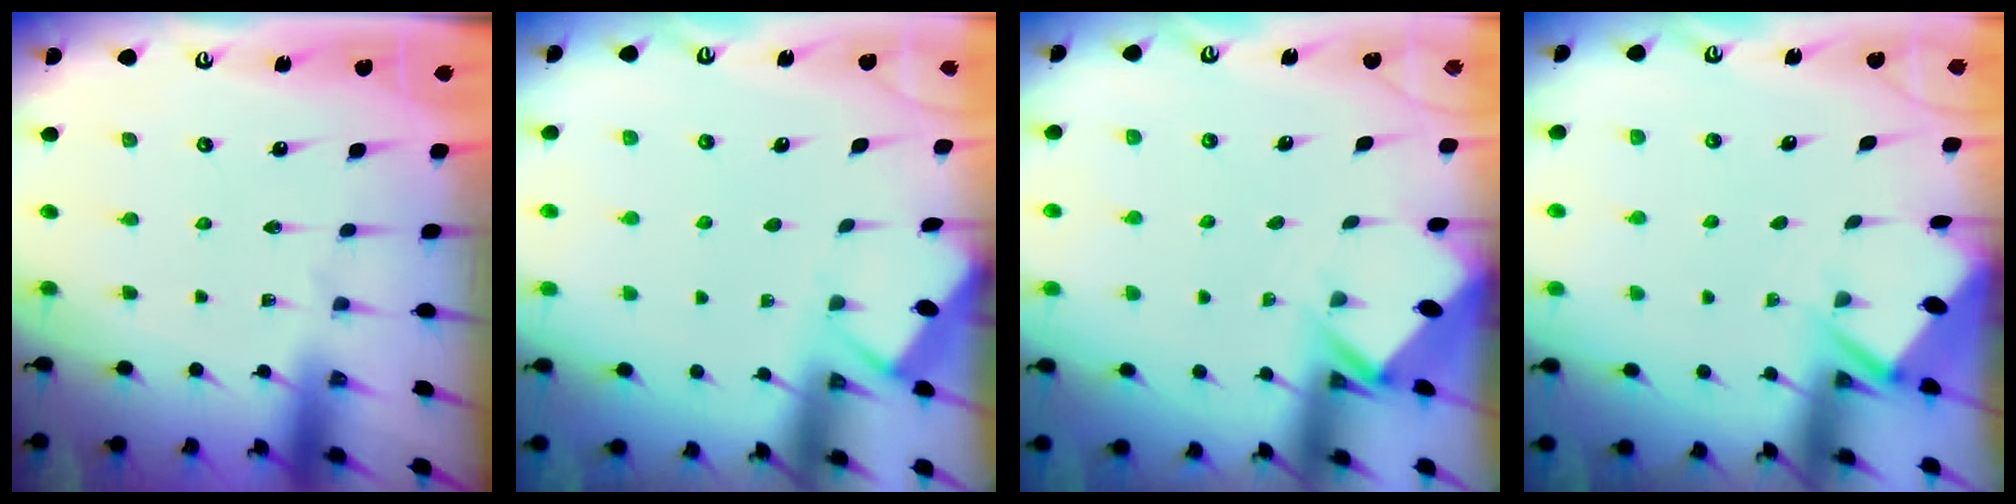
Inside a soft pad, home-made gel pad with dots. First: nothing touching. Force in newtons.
{"total": 2.5, "press": 2.5, "slide": 0.4}
{"total": 2.7, "press": 2.7, "slide": 0.1}
{"total": 2.9, "press": 2.9, "slide": 0.3}